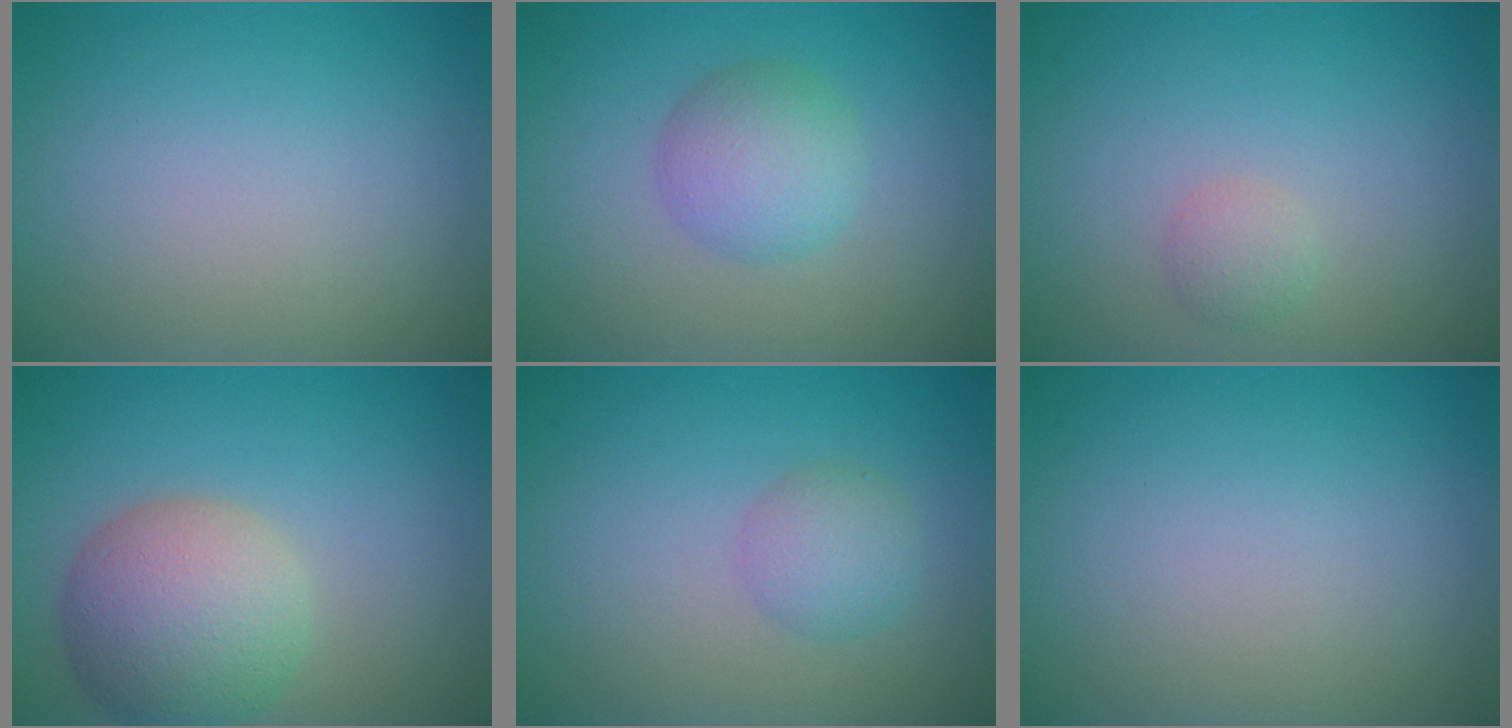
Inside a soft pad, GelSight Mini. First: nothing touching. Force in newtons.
{"total": 3.7, "press": 3.7, "slide": 0.0}
{"total": 1.3, "press": 1.3, "slide": 0.1}
{"total": 7.0, "press": 6.9, "slide": 0.6}
{"total": 2.3, "press": 2.3, "slide": 0.0}
{"total": 0.0}